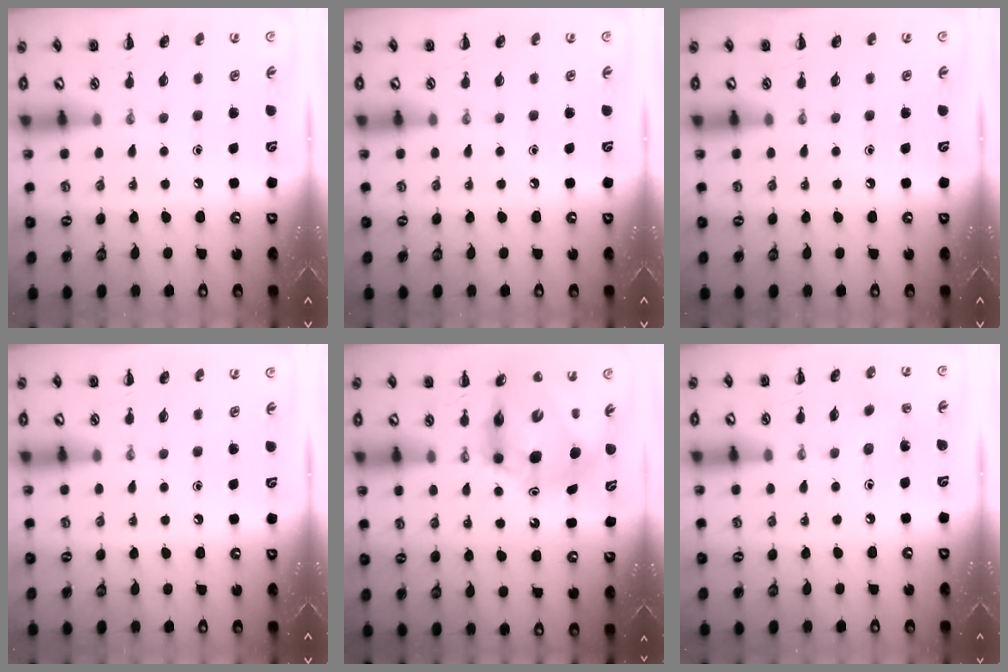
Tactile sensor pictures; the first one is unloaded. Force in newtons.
{"total": 0.0}
{"total": 0.0}
{"total": 0.0}
{"total": 12.6, "press": 12.0, "slide": 3.8}
{"total": 1.5, "press": 1.4, "slide": 0.6}